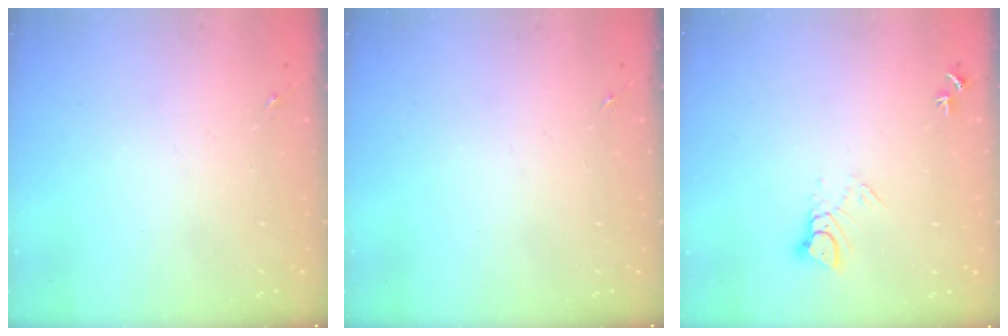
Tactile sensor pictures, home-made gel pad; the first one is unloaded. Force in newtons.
{"total": 0.0}
{"total": 4.3, "press": 4.3, "slide": 0.2}